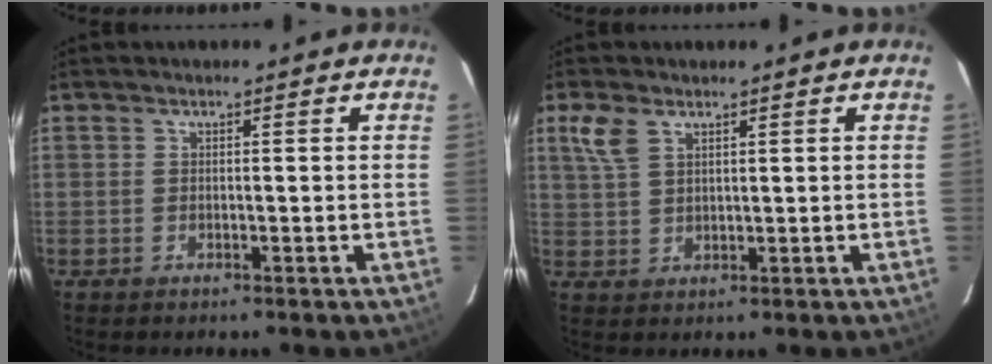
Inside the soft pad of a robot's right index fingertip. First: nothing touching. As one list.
[{"total": 4.6, "force": [2.6, 2.5, 2.9], "torque": [-0.064, 0.010, 0.054]}]